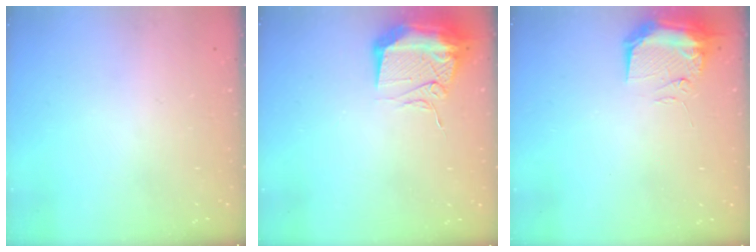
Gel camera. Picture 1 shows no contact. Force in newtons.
{"total": 13.6, "press": 13.3, "slide": 2.8}
{"total": 14.8, "press": 11.3, "slide": 9.5}